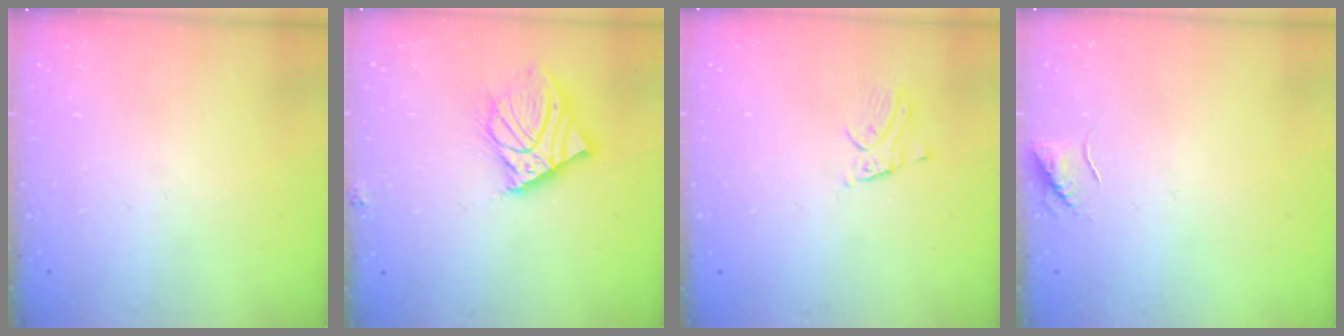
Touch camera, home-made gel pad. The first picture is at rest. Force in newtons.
{"total": 12.2, "press": 12.0, "slide": 2.1}
{"total": 2.2, "press": 2.2, "slide": 0.1}
{"total": 5.7, "press": 5.6, "slide": 0.7}